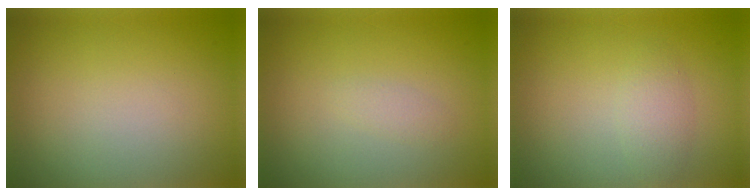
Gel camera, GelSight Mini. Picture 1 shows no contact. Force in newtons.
{"total": 0.8, "press": 0.8, "slide": 0.1}
{"total": 1.8, "press": 1.8, "slide": 0.2}